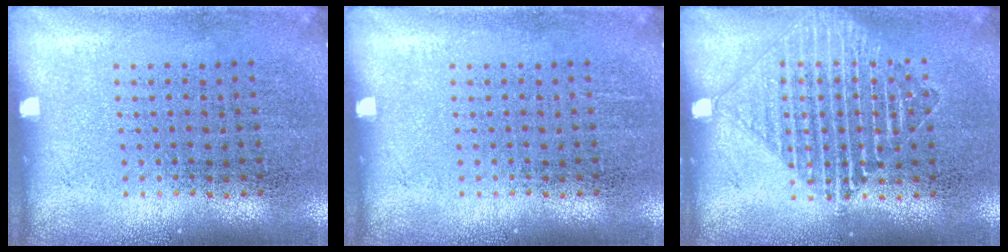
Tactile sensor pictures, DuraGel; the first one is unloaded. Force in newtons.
{"total": 0.0}
{"total": 1.5, "press": 1.5, "slide": 0.2}